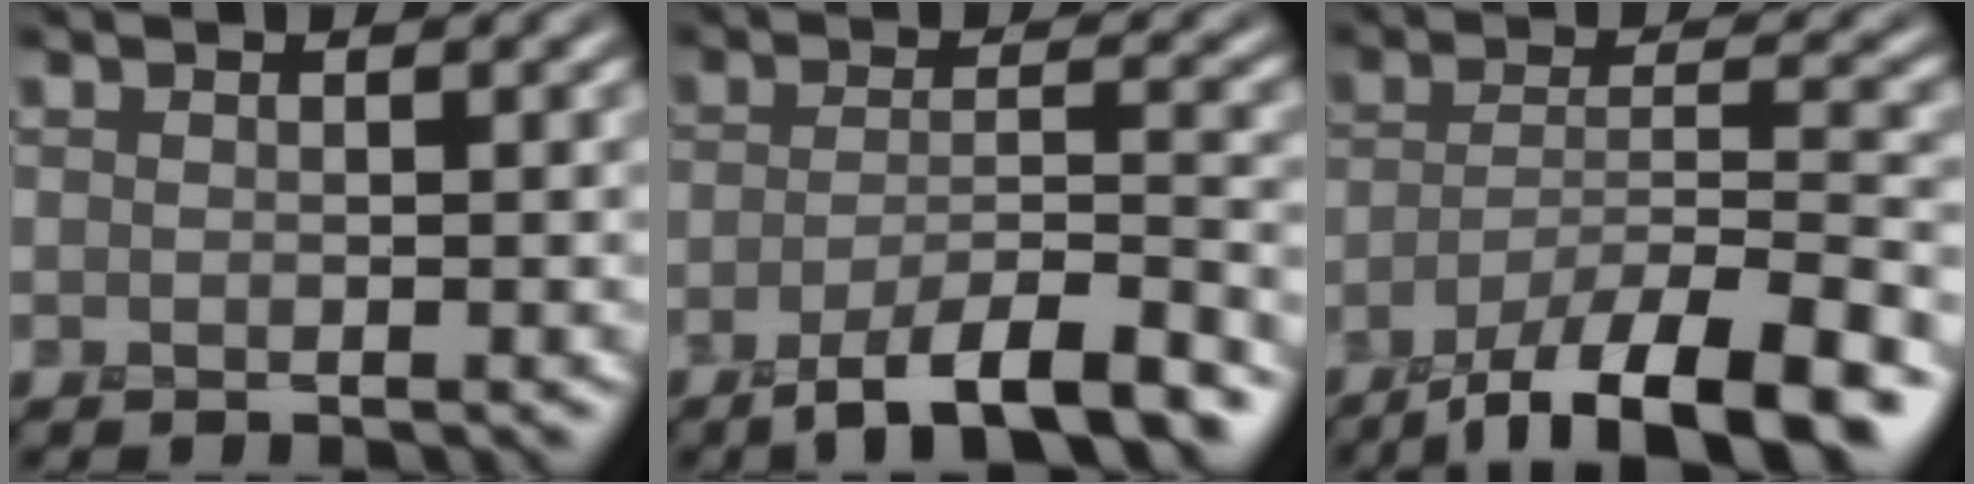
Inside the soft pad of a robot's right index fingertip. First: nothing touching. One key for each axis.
{"total": 7.9, "fx": -5.2, "fy": 1.7, "fz": 5.7, "tx": -0.085, "ty": -0.001, "tz": -0.091}
{"total": 11.3, "fx": -7.8, "fy": 2.9, "fz": 7.7, "tx": -0.125, "ty": -0.003, "tz": -0.129}